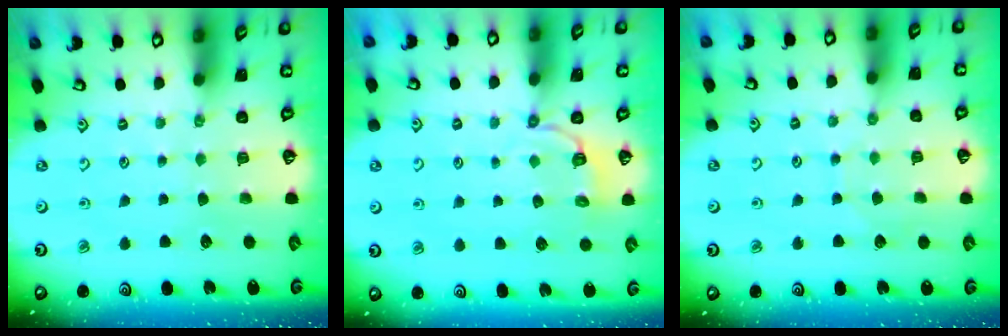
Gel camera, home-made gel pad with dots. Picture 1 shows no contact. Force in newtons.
{"total": 3.7, "press": 2.4, "slide": 2.8}
{"total": 3.6, "press": 3.6, "slide": 0.4}